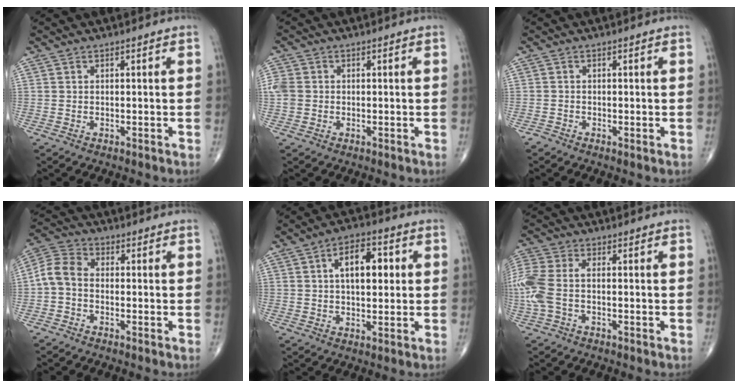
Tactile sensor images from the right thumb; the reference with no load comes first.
{"total": 3.6, "force": [-0.1, 3.1, 1.8], "torque": [-0.044, 0.008, -0.001]}
{"total": 0.7, "force": [-0.5, 0.2, 0.4], "torque": [-0.007, -0.003, -0.016]}
{"total": 6.1, "force": [-1.0, 4.3, 4.2], "torque": [-0.077, 0.021, -0.037]}
{"total": 9.6, "force": [2.1, 5.0, 7.9], "torque": [-0.102, 0.009, 0.030]}
{"total": 9.3, "force": [-1.0, 5.1, 7.8], "torque": [-0.218, 0.019, -0.020]}